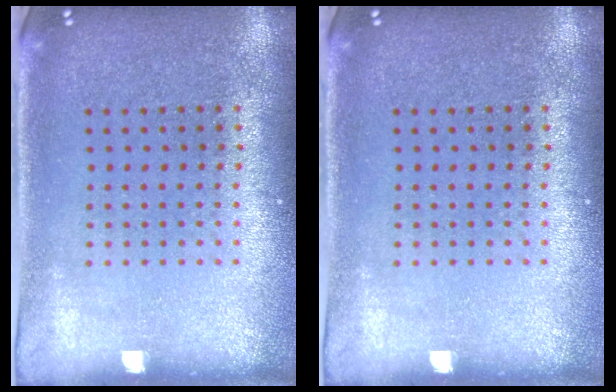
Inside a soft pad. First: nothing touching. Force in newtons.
{"total": 0.0}